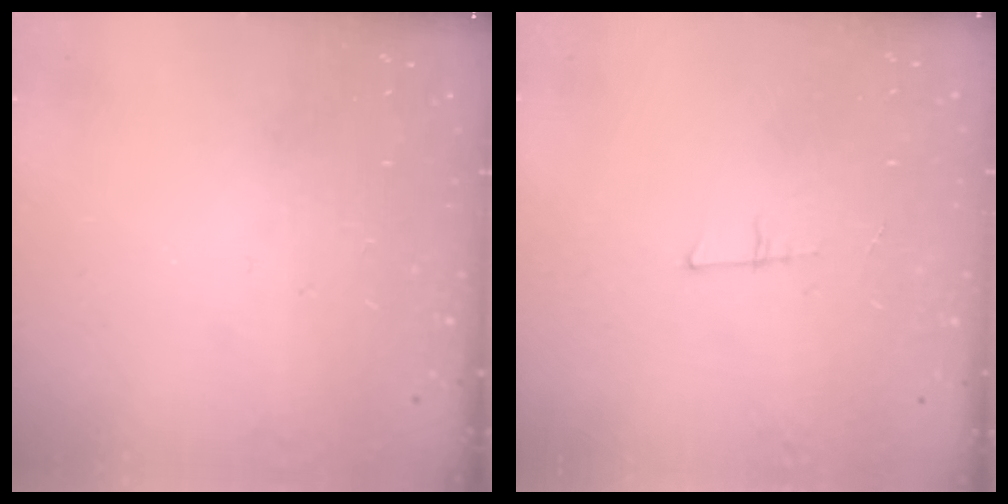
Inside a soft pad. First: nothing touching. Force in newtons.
{"total": 5.6, "press": 4.7, "slide": 2.9}